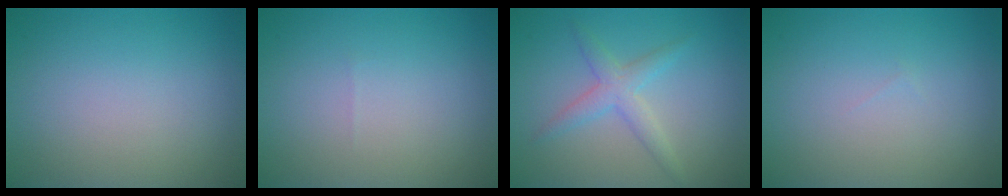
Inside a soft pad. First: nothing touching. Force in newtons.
{"total": 0.0}
{"total": 2.5, "press": 2.5, "slide": 0.1}
{"total": 0.0}